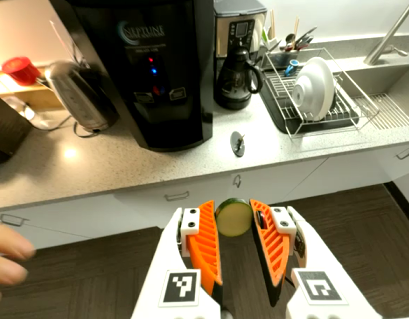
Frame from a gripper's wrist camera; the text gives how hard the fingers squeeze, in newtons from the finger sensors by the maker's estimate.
{"total": 10.4, "left": 10.3, "right": 10.4}